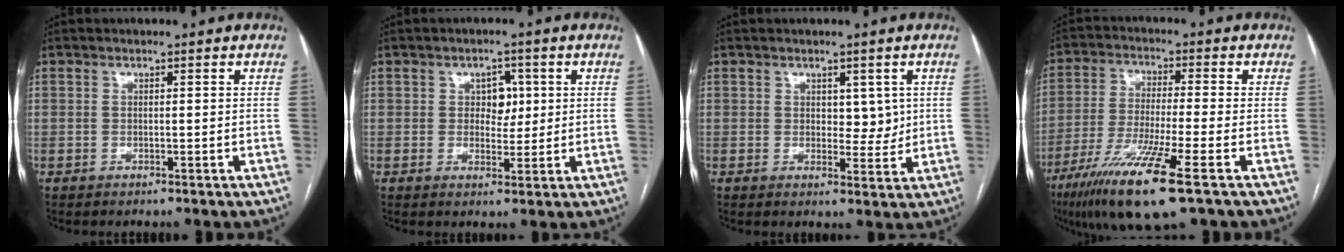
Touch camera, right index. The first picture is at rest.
{"total": 3.6, "force": [0.9, 2.5, 2.5], "torque": [-0.027, 0.008, 0.015]}
{"total": 3.6, "force": [1.0, 2.0, 2.7], "torque": [-0.032, -0.004, 0.017]}
{"total": 13.6, "force": [-7.6, 0.0, 11.3], "torque": [-0.229, -0.036, -0.137]}